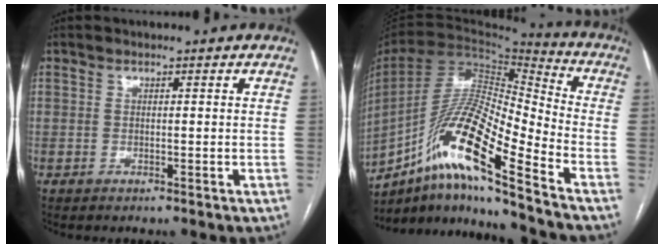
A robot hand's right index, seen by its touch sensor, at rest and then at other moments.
{"total": 18.0, "force": [-10.4, 0.9, 14.6], "torque": [-0.281, -0.001, -0.188]}